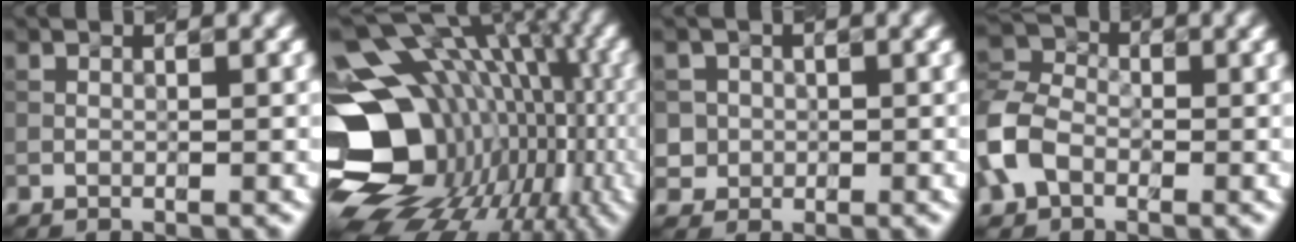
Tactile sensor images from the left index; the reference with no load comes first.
{"total": 19.2, "force": [-3.6, 14.4, 12.2], "torque": [-0.196, 0.000, -0.031]}
{"total": 2.3, "force": [0.0, 2.3, 0.2], "torque": [0.002, 0.006, 0.010]}
{"total": 4.8, "force": [-1.7, 3.5, 2.7], "torque": [-0.066, 0.009, -0.048]}